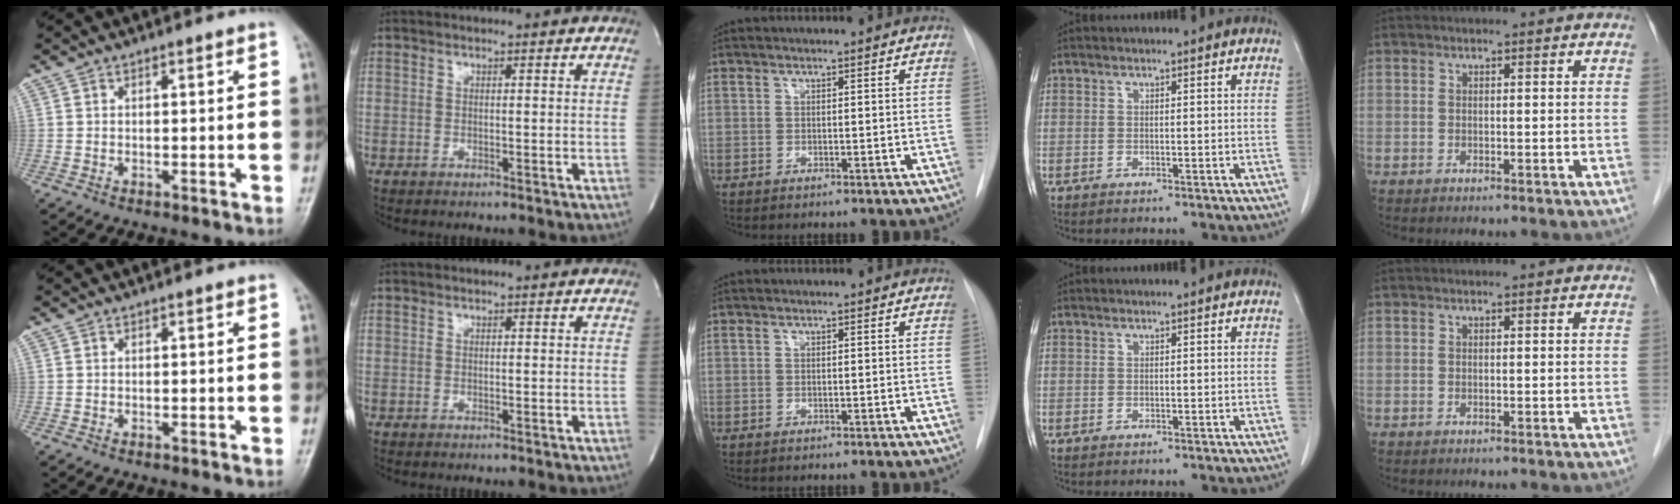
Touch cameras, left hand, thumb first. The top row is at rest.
{}